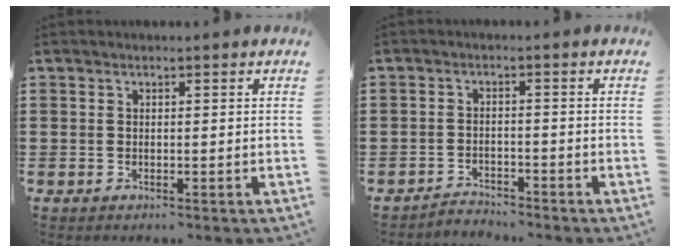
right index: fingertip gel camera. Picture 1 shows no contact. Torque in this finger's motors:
{"motor_torque": [-0.69, 1.45, -1.05, -0.21]}